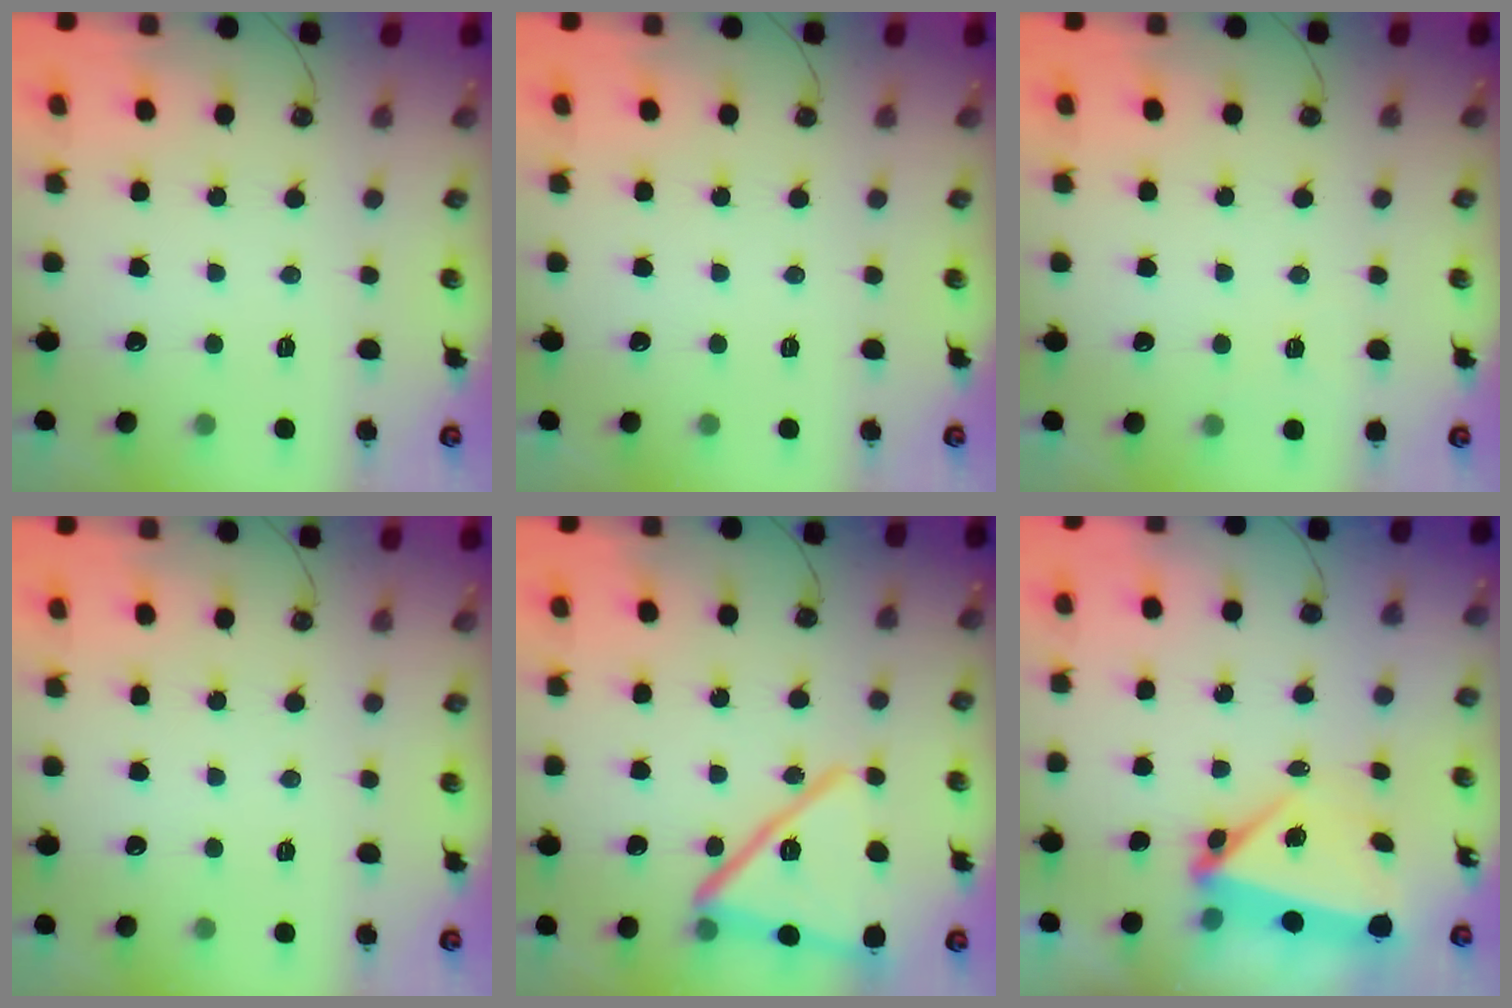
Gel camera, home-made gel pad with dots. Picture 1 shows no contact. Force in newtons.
{"total": 0.0}
{"total": 3.5, "press": 2.4, "slide": 2.5}
{"total": 0.0}
{"total": 18.6, "press": 17.4, "slide": 6.6}
{"total": 5.7, "press": 5.4, "slide": 2.0}